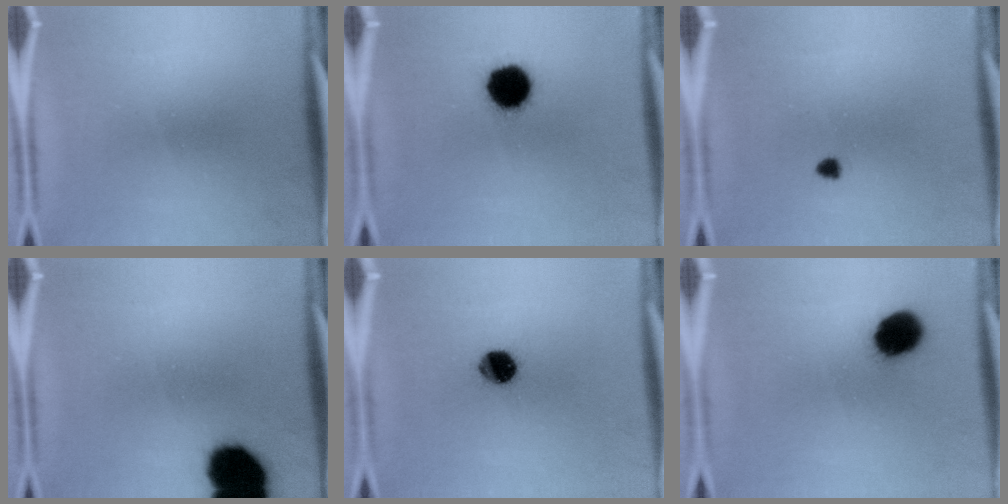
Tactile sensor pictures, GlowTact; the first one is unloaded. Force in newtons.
{"total": 12.0}
{"total": 1.2}
{"total": 15.1}
{"total": 7.6}
{"total": 11.7}